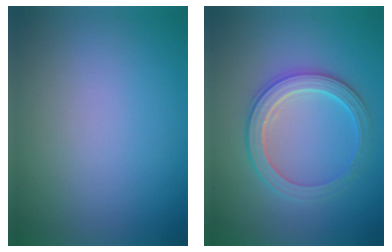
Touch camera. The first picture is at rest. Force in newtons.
{"total": 3.4, "press": 3.4, "slide": 0.7}